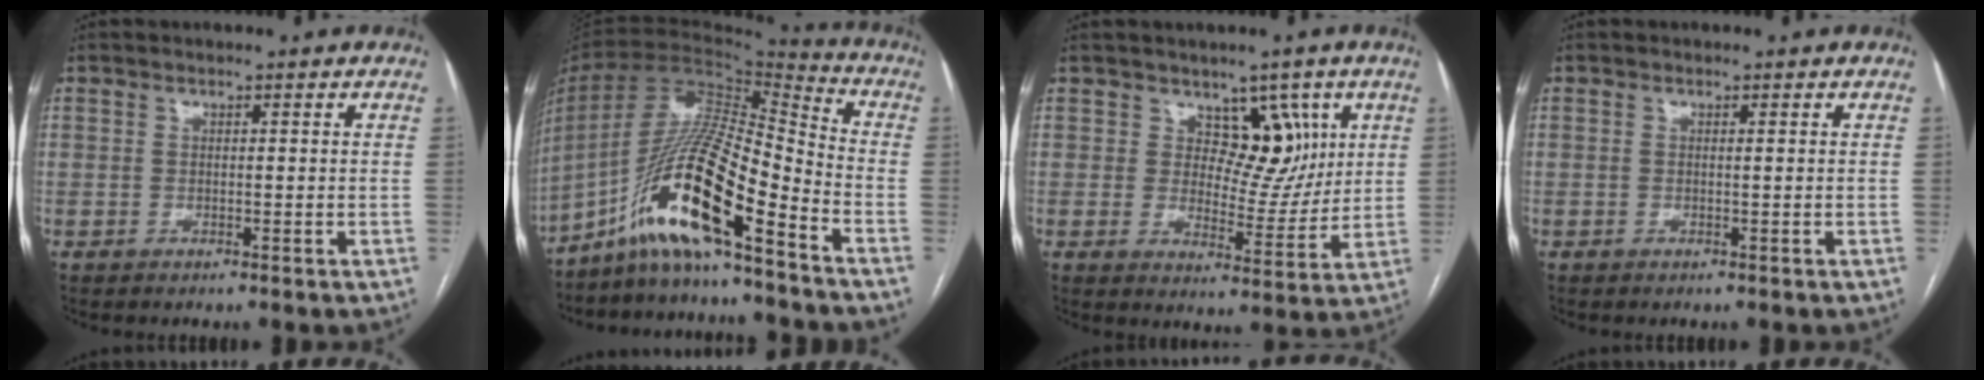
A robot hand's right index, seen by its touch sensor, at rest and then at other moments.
{"total": 16.8, "force": [-10.3, 1.4, 13.2], "torque": [-0.257, 0.001, -0.189]}
{"total": 7.3, "force": [3.4, 4.6, 4.5], "torque": [-0.044, -0.001, 0.055]}
{"total": 0.0}